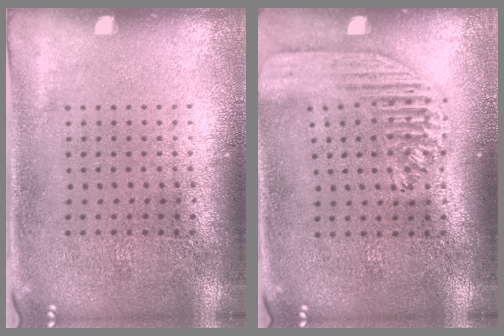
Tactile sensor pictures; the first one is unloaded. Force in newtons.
{"total": 1.7, "press": 1.5, "slide": 0.7}